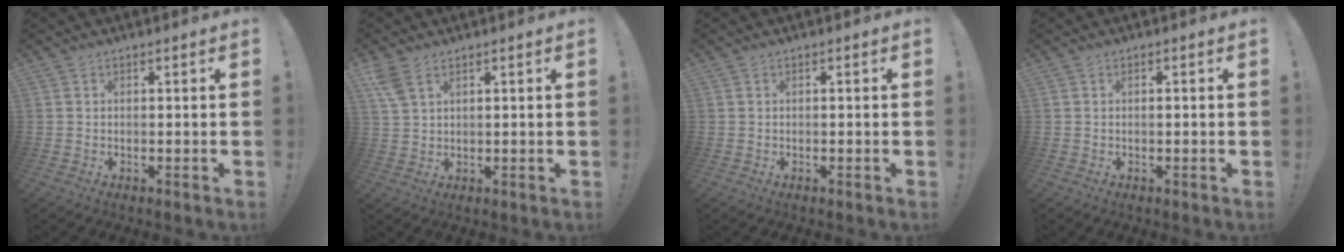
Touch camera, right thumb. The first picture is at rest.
{"total": 5.5, "force": [3.4, 2.9, 3.3], "torque": [-0.065, -0.010, 0.064]}
{"total": 0.0}
{"total": 0.7, "force": [-0.5, -0.1, 0.5], "torque": [-0.013, 0.002, -0.008]}